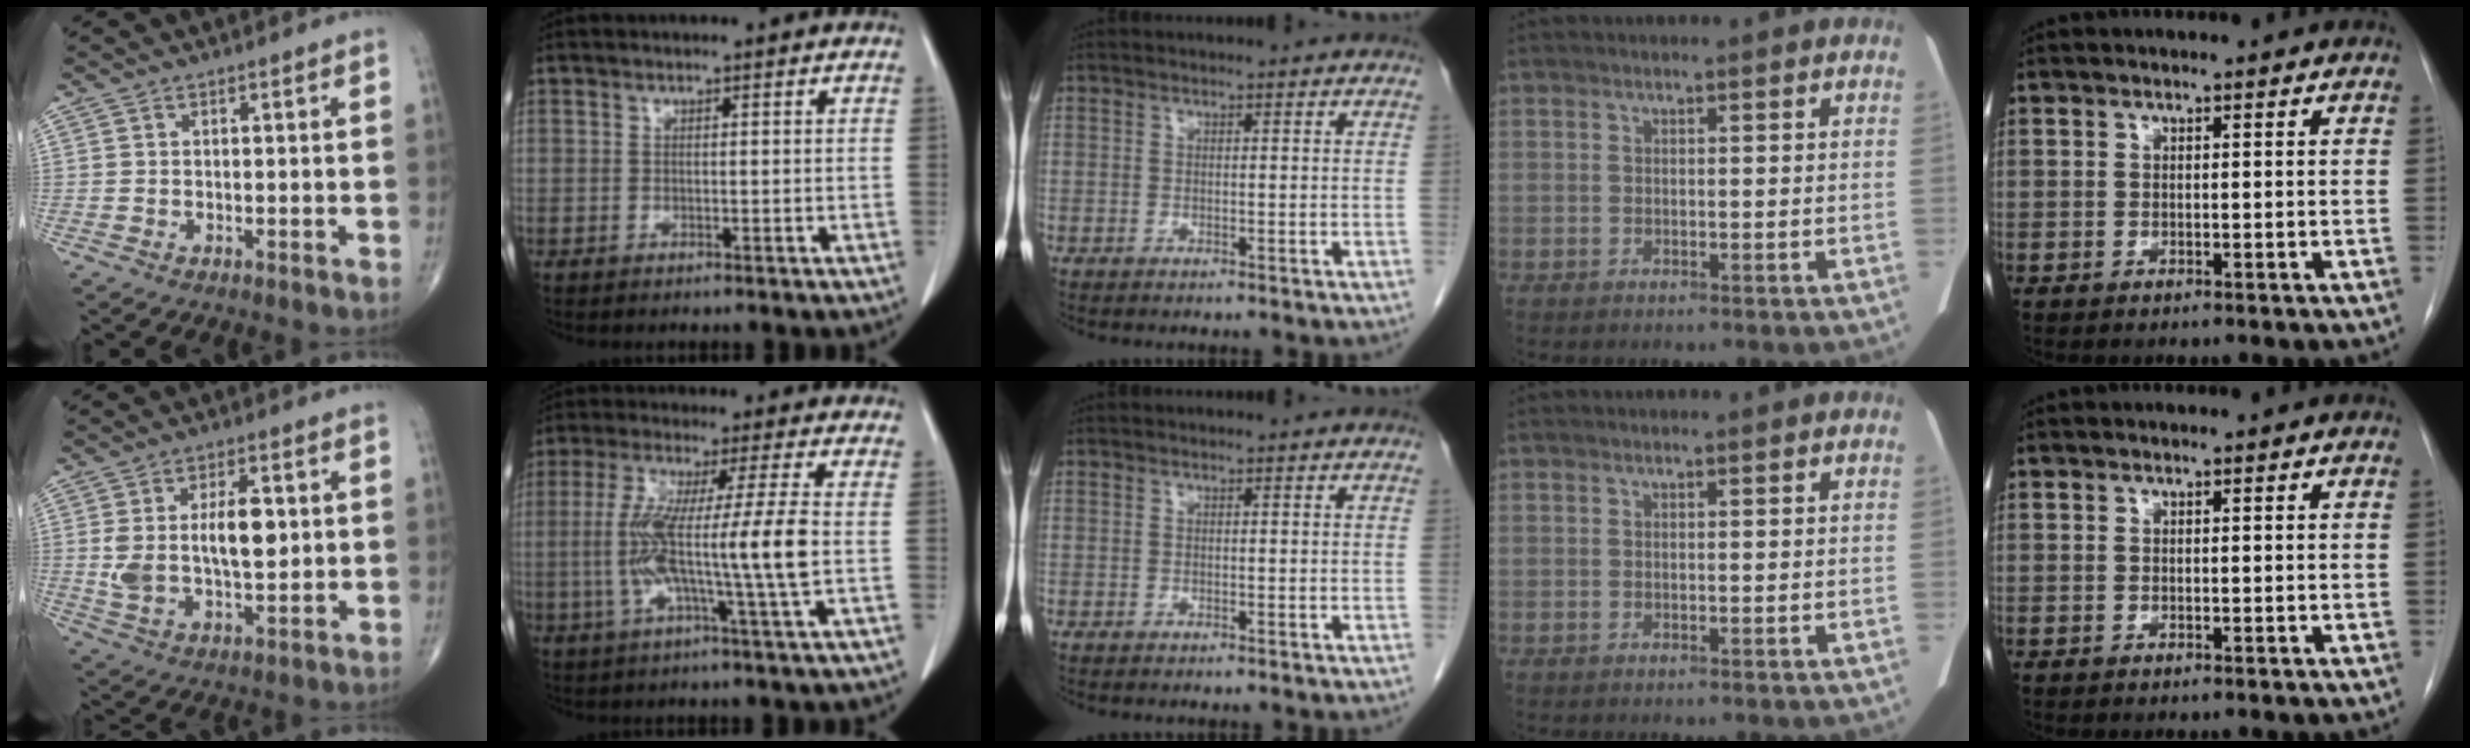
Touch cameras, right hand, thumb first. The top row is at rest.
{"thumb": {"total": 11.6, "force": [1.5, 5.6, 10.1], "torque": [-0.176, -0.001, 0.033]}, "index": {"total": 12.7, "force": [-1.2, -1.2, 12.6], "torque": [-0.239, -0.003, -0.027]}}